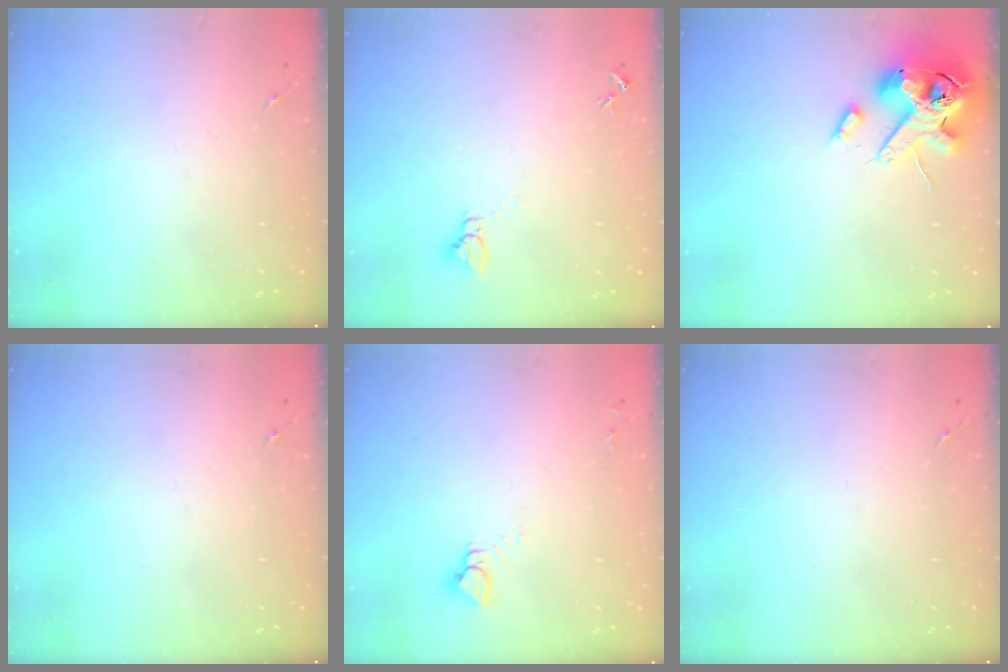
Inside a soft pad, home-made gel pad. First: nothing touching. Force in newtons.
{"total": 2.7, "press": 2.7, "slide": 0.1}
{"total": 16.3, "press": 16.1, "slide": 2.8}
{"total": 0.0}
{"total": 4.0, "press": 4.0, "slide": 0.4}
{"total": 0.0}